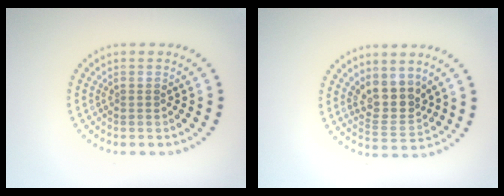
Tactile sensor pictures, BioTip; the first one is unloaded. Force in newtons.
{"total": 3.5, "press": 3.0, "slide": 1.8}